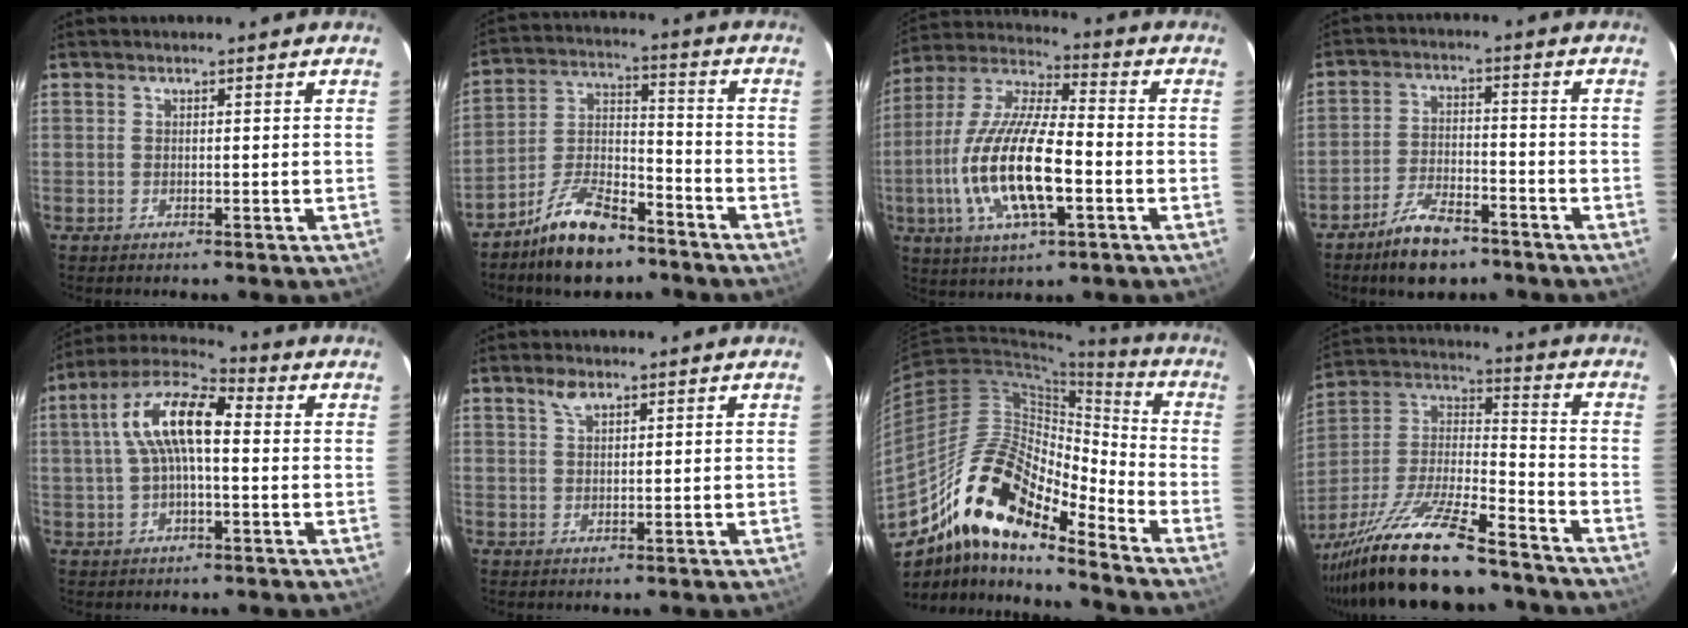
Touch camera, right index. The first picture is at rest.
{"total": 12.7, "force": [-9.4, 4.8, 7.1], "torque": [-0.146, 0.018, -0.168]}
{"total": 18.5, "force": [-4.5, 5.9, 16.9], "torque": [-0.347, -0.010, -0.087]}
{"total": 8.9, "force": [-6.7, 3.6, 4.7], "torque": [-0.106, 0.005, -0.114]}
{"total": 12.6, "force": [1.3, 5.0, 11.5], "torque": [-0.220, 0.029, 0.014]}
{"total": 2.4, "force": [1.6, 1.1, 1.4], "torque": [-0.025, 0.007, 0.032]}
{"total": 18.5, "force": [-13.4, 5.8, 11.3], "torque": [-0.194, 0.000, -0.264]}
{"total": 24.1, "force": [-18.6, 4.7, 14.5], "torque": [-0.284, -0.029, -0.312]}